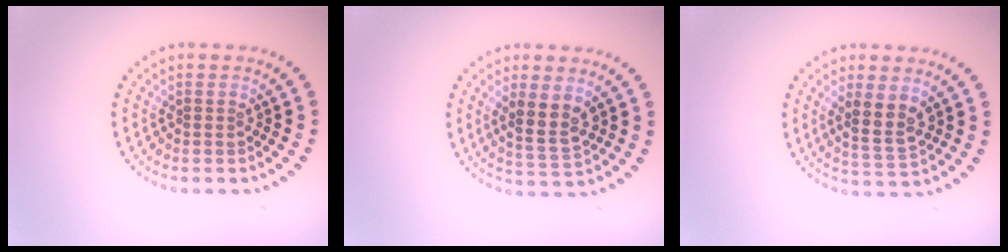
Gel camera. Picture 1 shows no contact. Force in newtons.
{"total": 3.1, "press": 2.9, "slide": 1.1}
{"total": 3.1, "press": 2.9, "slide": 1.1}